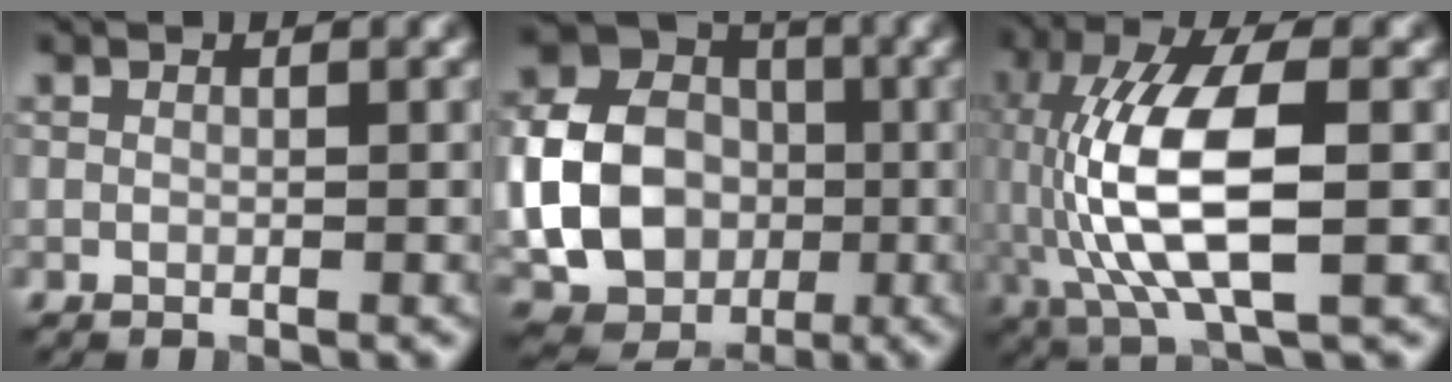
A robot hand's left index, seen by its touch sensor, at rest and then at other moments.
{"total": 10.6, "force": [-1.4, 8.5, 6.2], "torque": [-0.123, -0.012, -0.032]}
{"total": 10.7, "force": [-1.2, 3.5, 10.1], "torque": [-0.206, 0.015, -0.023]}